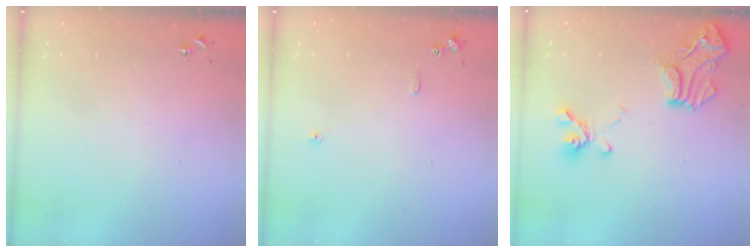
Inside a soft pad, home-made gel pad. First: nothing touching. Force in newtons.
{"total": 6.9, "press": 6.8, "slide": 0.7}
{"total": 16.9, "press": 16.9, "slide": 1.4}